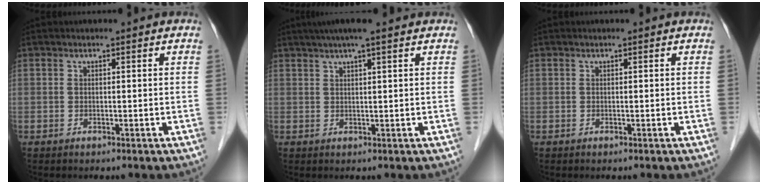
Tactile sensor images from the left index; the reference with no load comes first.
{"total": 6.0, "force": [4.5, 0.0, 3.9], "torque": [-0.063, 0.030, 0.071]}
{"total": 0.0}